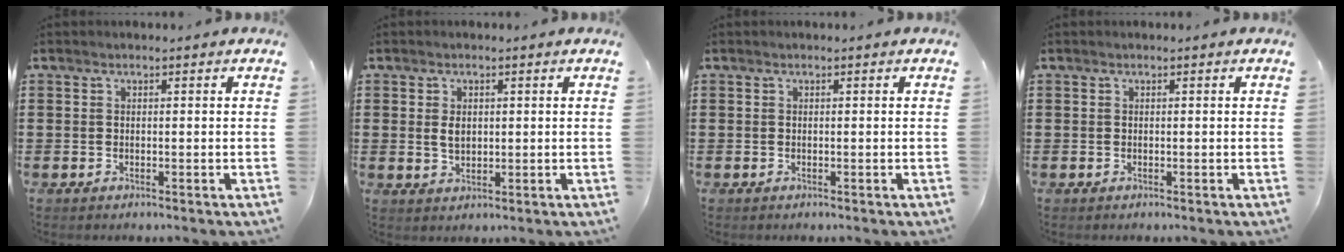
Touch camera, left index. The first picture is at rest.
{"total": 2.6, "force": [0.5, 1.6, 1.9], "torque": [-0.034, 0.003, 0.007]}
{"total": 0.0}
{"total": 0.0}